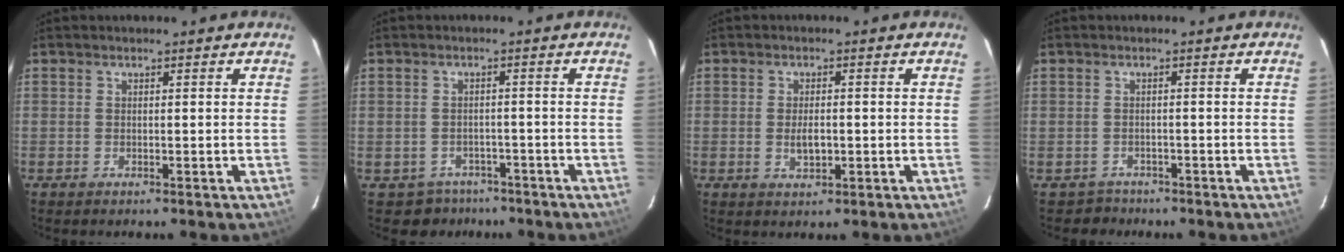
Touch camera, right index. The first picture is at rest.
{"total": 4.6, "force": [-3.1, 3.4, -0.2], "torque": [-0.004, 0.026, -0.043]}
{"total": 3.3, "force": [-0.5, 1.6, 2.8], "torque": [-0.051, -0.003, -0.006]}
{"total": 2.6, "force": [-1.7, 1.8, -0.7], "torque": [0.008, 0.014, -0.028]}